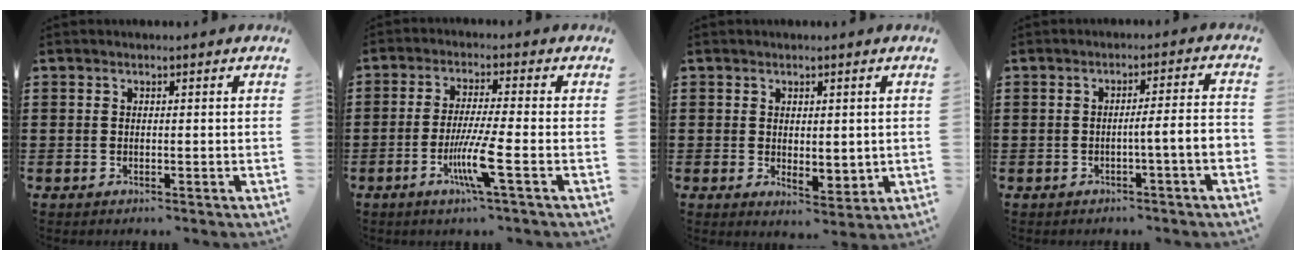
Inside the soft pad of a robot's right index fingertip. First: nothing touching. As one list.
[{"total": 7.7, "force": [-2.9, 0.0, 7.1], "torque": [-0.144, -0.020, -0.056]}, {"total": 2.2, "force": [1.0, 1.5, 1.3], "torque": [-0.020, 0.004, 0.017]}, {"total": 4.5, "force": [-1.5, -0.2, 4.2], "torque": [-0.071, -0.005, -0.029]}]